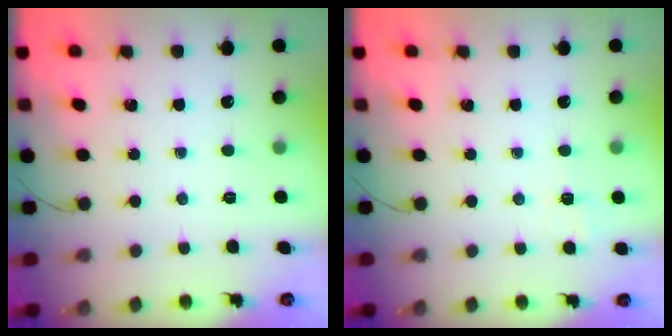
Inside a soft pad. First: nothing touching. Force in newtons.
{"total": 1.5, "press": 0.2, "slide": 1.5}